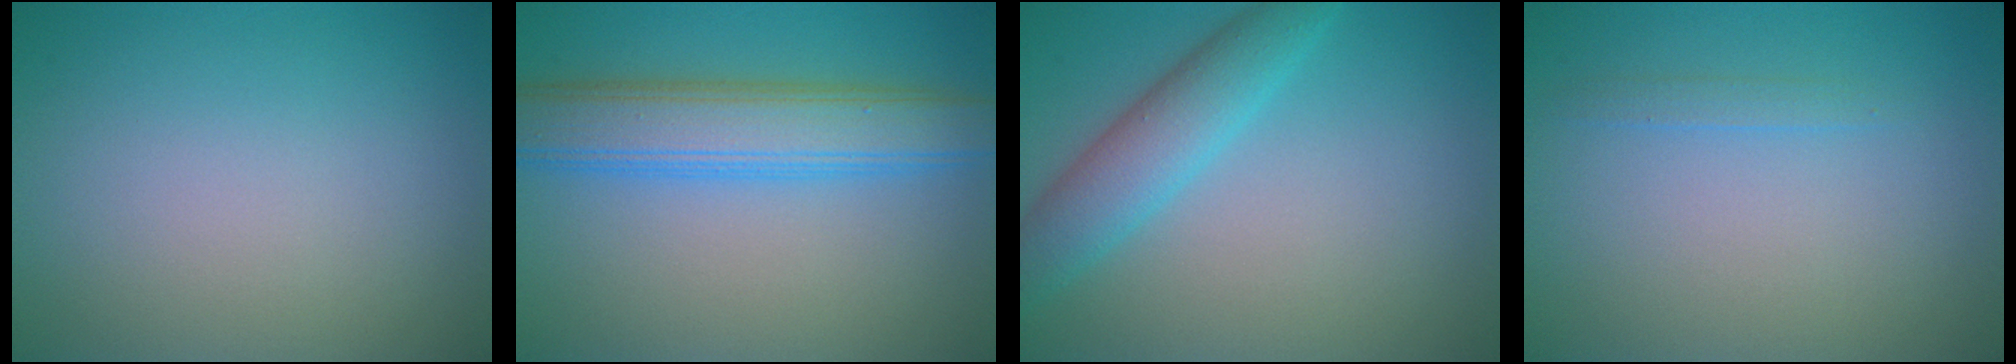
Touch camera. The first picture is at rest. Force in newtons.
{"total": 7.5, "press": 7.5, "slide": 0.1}
{"total": 4.3, "press": 4.3, "slide": 0.1}
{"total": 0.9, "press": 0.9, "slide": 0.1}